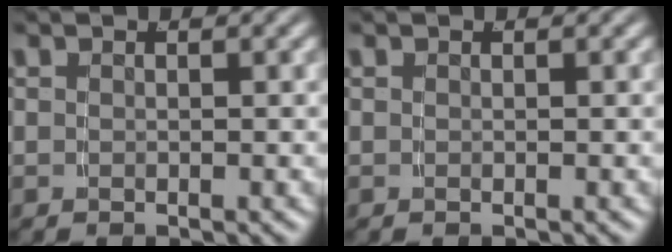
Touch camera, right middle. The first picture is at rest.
{"total": 0.0}